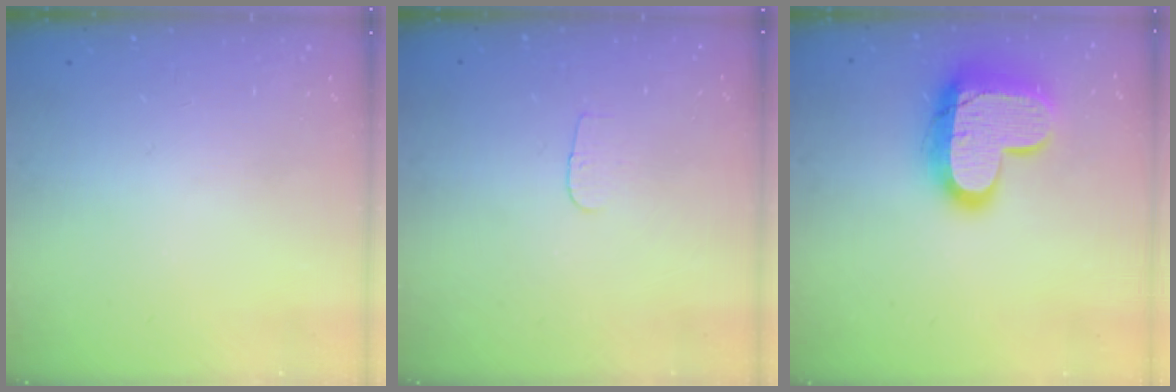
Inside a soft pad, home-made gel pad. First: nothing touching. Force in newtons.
{"total": 2.9, "press": 2.8, "slide": 0.3}
{"total": 17.0, "press": 16.9, "slide": 1.1}